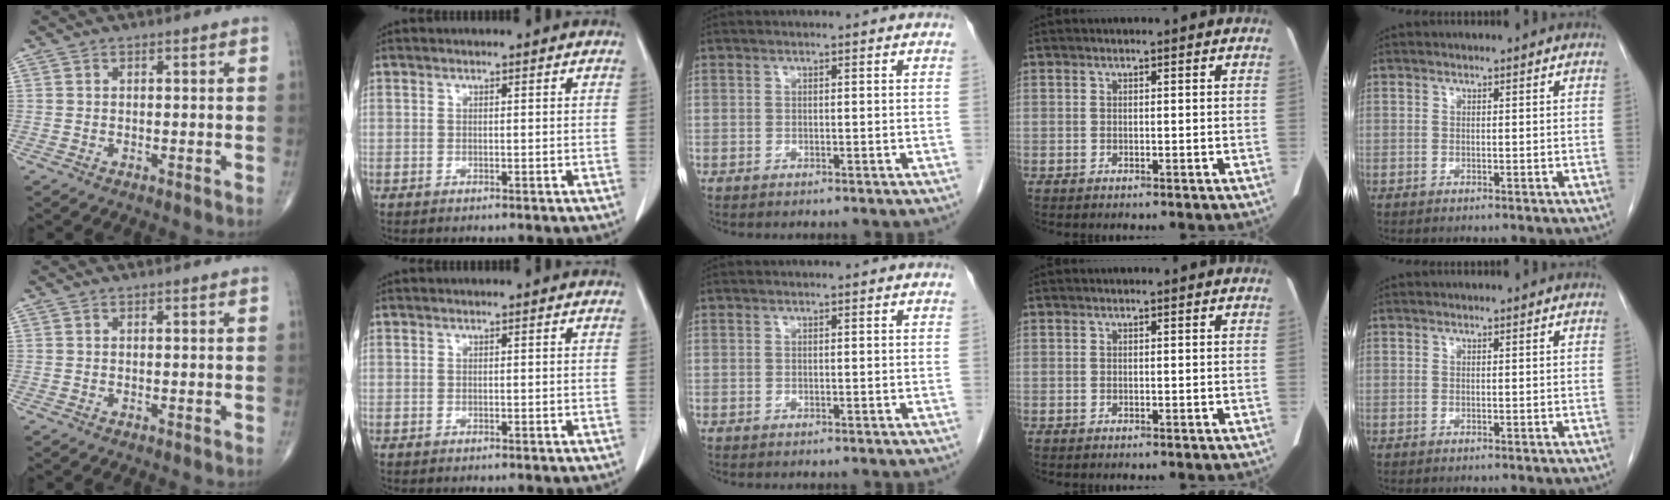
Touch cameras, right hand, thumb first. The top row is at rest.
{}